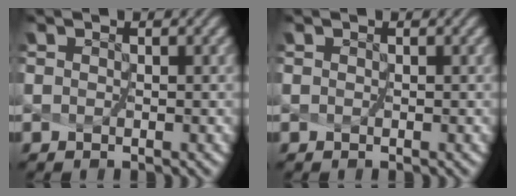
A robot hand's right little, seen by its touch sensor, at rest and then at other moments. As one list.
[{"total": 0.0}]